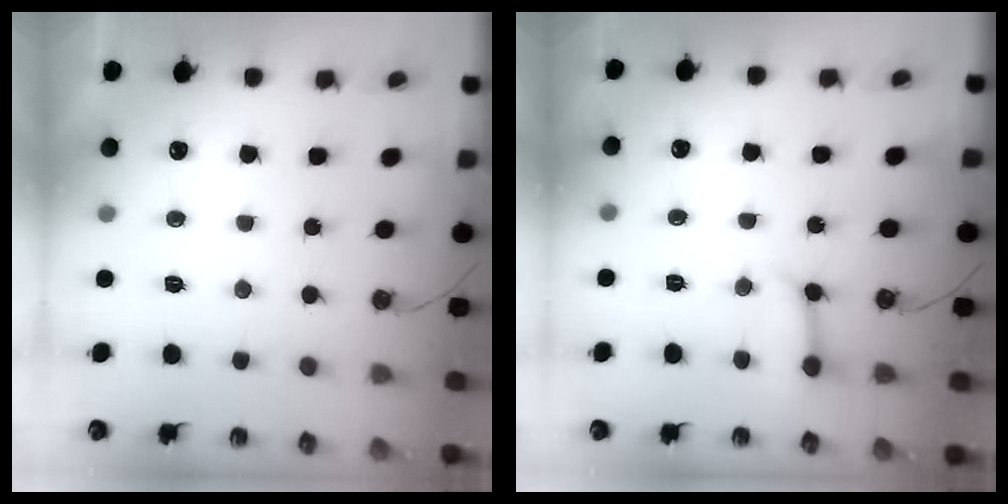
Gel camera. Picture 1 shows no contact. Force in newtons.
{"total": 6.7, "press": 6.7, "slide": 0.8}